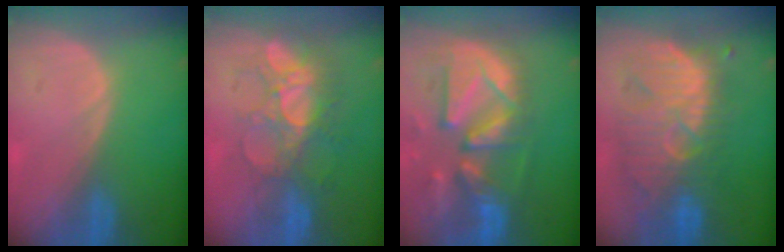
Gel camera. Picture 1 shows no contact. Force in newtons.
{"total": 8.3, "press": 8.0, "slide": 2.5}
{"total": 13.3, "press": 11.4, "slide": 6.8}
{"total": 11.2, "press": 10.7, "slide": 3.4}